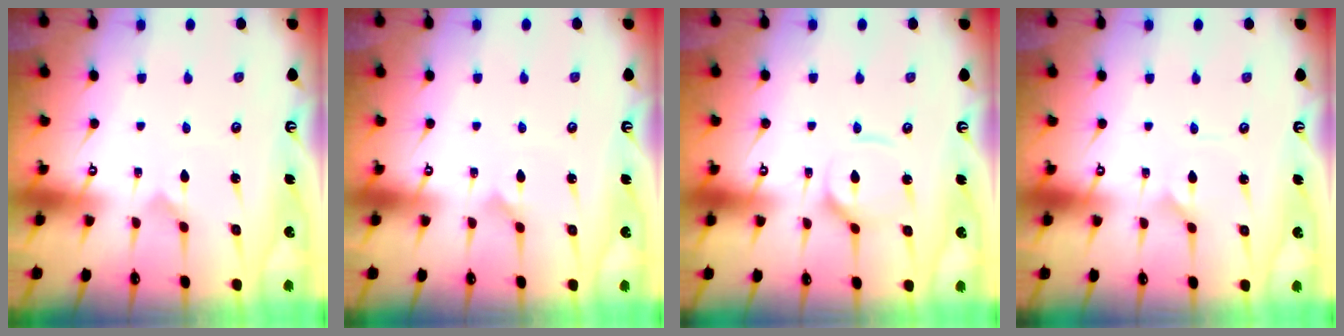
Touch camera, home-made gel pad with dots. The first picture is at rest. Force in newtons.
{"total": 1.5, "press": 1.5, "slide": 0.1}
{"total": 6.9, "press": 6.9, "slide": 0.4}
{"total": 0.7, "press": 0.7, "slide": 0.0}